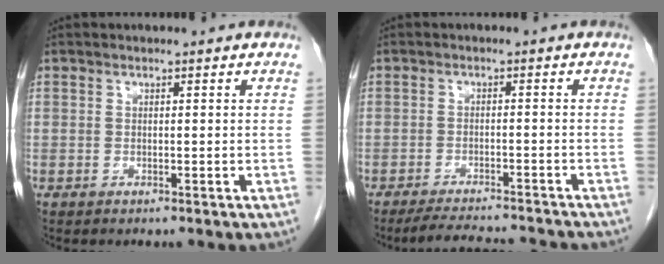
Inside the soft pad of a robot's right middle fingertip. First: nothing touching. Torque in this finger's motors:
{"motor_torque": [-0.08, 0.09, 0.01, 0.00]}